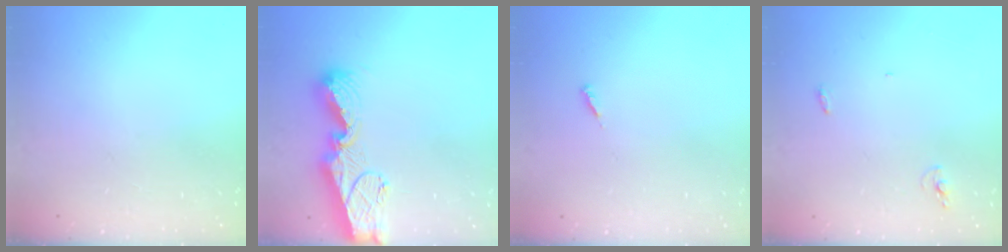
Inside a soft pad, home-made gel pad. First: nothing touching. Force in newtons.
{"total": 12.9, "press": 12.9, "slide": 1.4}
{"total": 3.2, "press": 3.2, "slide": 0.3}
{"total": 7.7, "press": 4.3, "slide": 6.3}